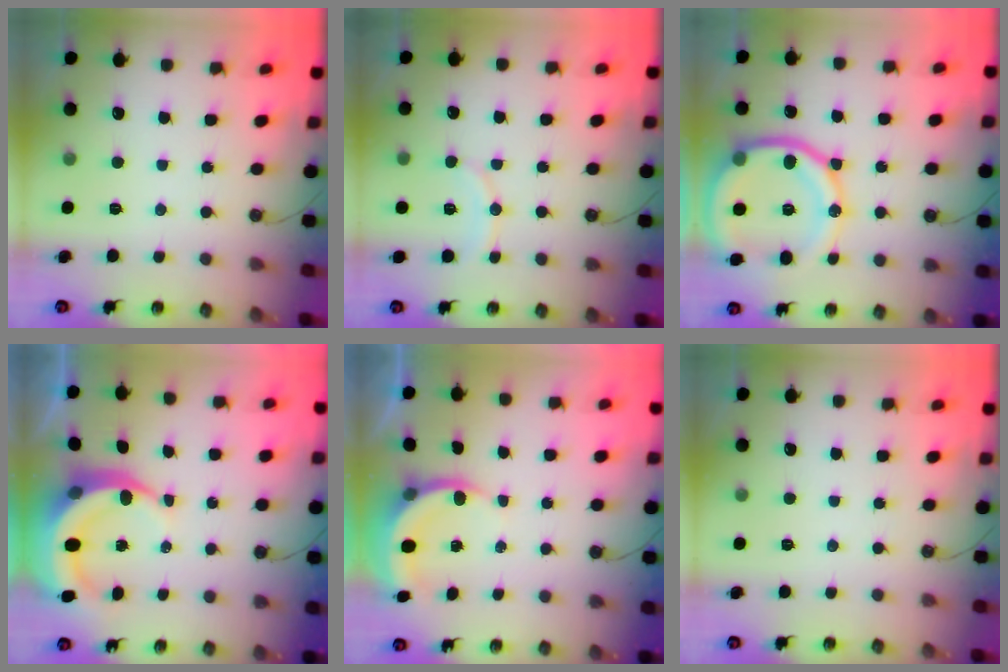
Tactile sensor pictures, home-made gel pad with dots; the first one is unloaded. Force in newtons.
{"total": 7.7, "press": 7.5, "slide": 1.6}
{"total": 19.2, "press": 19.1, "slide": 1.9}
{"total": 9.9, "press": 9.8, "slide": 1.3}
{"total": 5.0, "press": 4.9, "slide": 0.7}
{"total": 0.0}